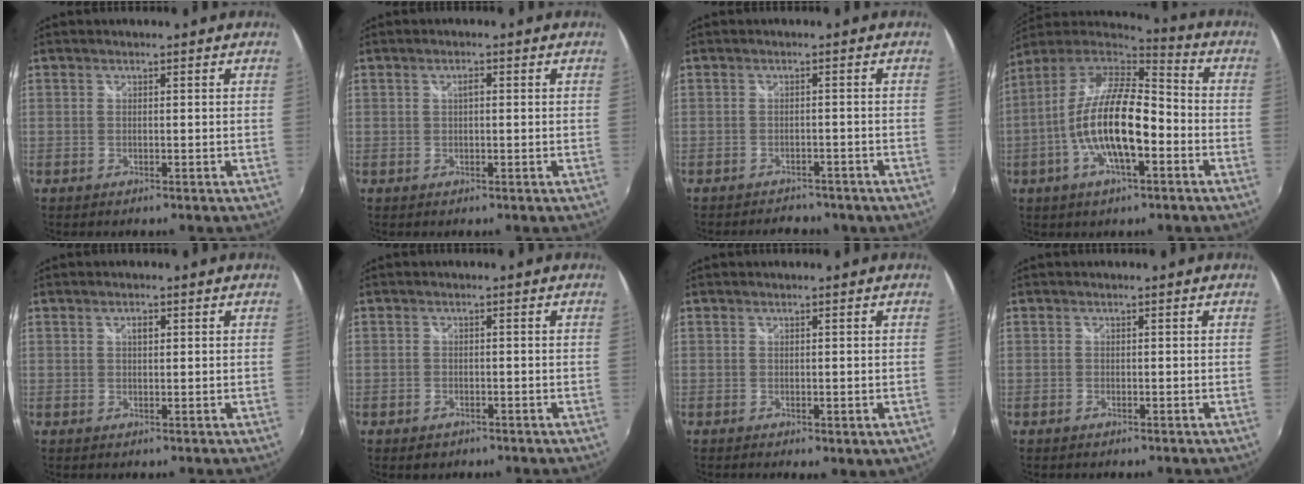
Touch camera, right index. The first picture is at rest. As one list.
[{"total": 1.1, "force": [0.2, 0.5, 1.0], "torque": [-0.017, 0.003, 0.002]}, {"total": 7.0, "force": [-5.9, 3.1, 2.2], "torque": [-0.052, -0.007, -0.075]}, {"total": 17.9, "force": [-4.4, 6.1, 16.2], "torque": [-0.306, -0.003, -0.086]}, {"total": 1.3, "force": [0.5, 0.7, 1.0], "torque": [-0.015, 0.003, 0.008]}, {"total": 2.2, "force": [-1.3, 1.6, 0.7], "torque": [-0.017, -0.003, -0.019]}, {"total": 2.3, "force": [-0.5, 0.8, 2.1], "torque": [-0.028, -0.010, -0.005]}, {"total": 0.5, "force": [-0.4, 0.3, 0.1], "torque": [-0.003, -0.004, -0.010]}]